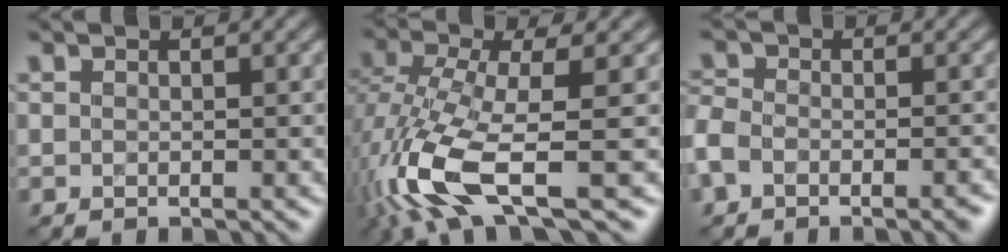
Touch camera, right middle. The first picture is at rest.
{"total": 9.5, "force": [-3.2, 3.2, 8.3], "torque": [-0.200, -0.004, -0.064]}
{"total": 4.1, "force": [-2.5, 2.2, 2.4], "torque": [-0.043, 0.009, -0.049]}